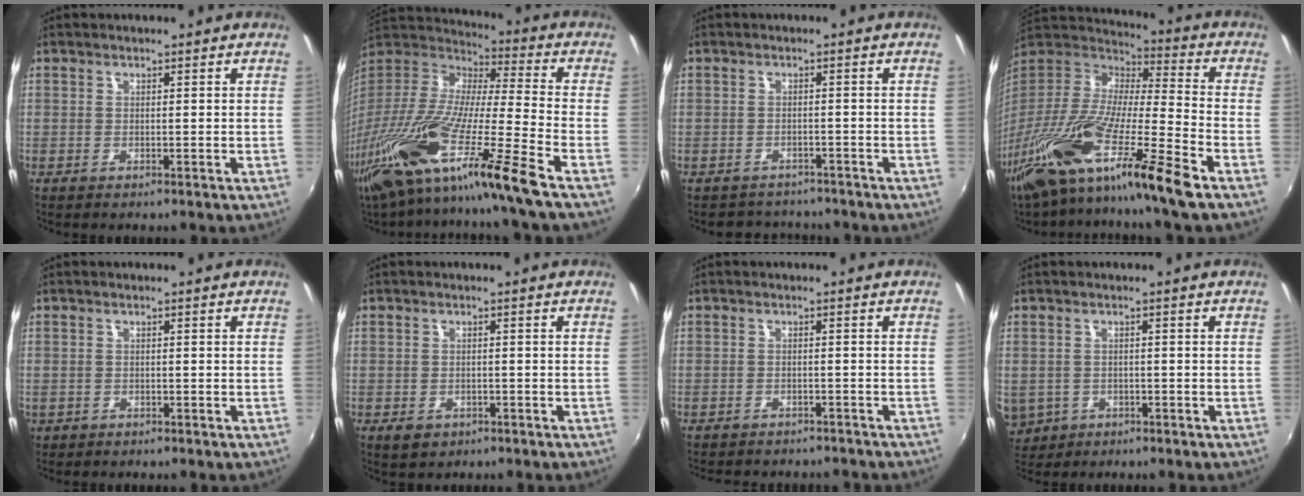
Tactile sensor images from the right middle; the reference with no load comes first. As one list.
[{"total": 26.7, "force": [-18.8, -0.6, 19.0], "torque": [-0.328, -0.072, -0.348]}, {"total": 4.8, "force": [-4.3, 2.2, 0.2], "torque": [-0.011, 0.008, -0.065]}, {"total": 23.8, "force": [-16.2, 1.1, 17.3], "torque": [-0.314, -0.044, -0.306]}, {"total": 1.4, "force": [-0.5, 1.2, 0.4], "torque": [-0.013, -0.003, -0.005]}, {"total": 2.7, "force": [-1.3, 2.1, 1.2], "torque": [-0.025, -0.005, -0.016]}, {"total": 6.9, "force": [-6.2, 2.1, 2.2], "torque": [-0.053, -0.018, -0.084]}, {"total": 7.0, "force": [-1.7, 6.1, 3.0], "torque": [-0.077, -0.012, -0.014]}]